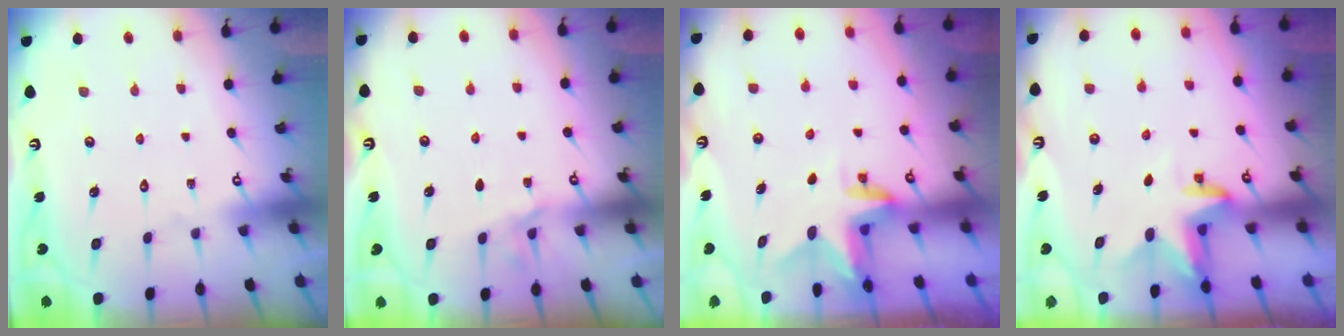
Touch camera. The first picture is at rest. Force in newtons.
{"total": 3.5, "press": 3.4, "slide": 0.5}
{"total": 2.9, "press": 2.9, "slide": 0.3}
{"total": 3.3, "press": 3.3, "slide": 0.2}